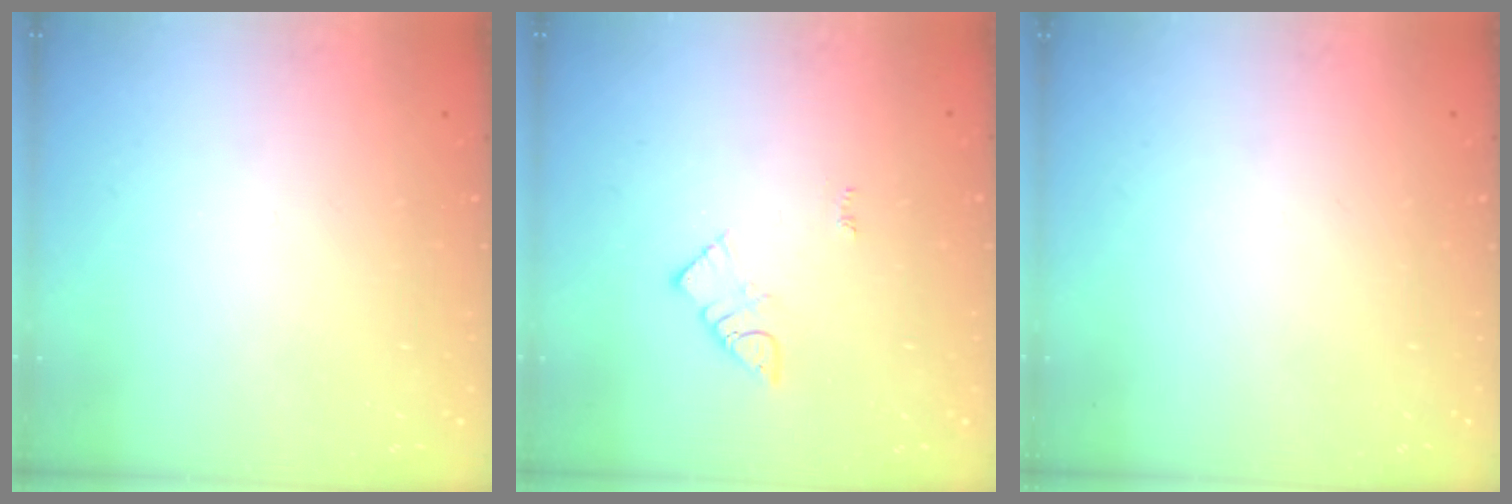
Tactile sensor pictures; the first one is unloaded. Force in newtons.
{"total": 3.9, "press": 3.8, "slide": 0.4}
{"total": 0.0}